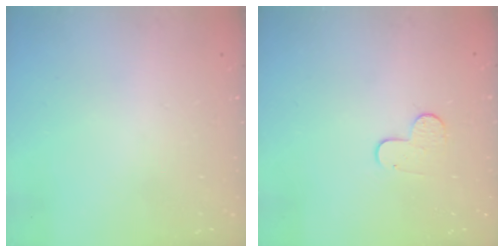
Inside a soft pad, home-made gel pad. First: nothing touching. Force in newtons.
{"total": 7.1, "press": 7.1, "slide": 0.6}